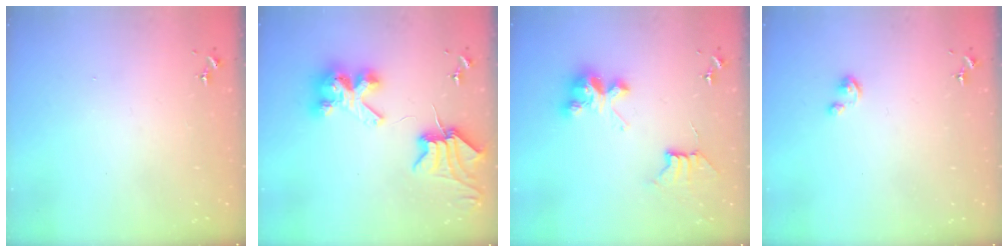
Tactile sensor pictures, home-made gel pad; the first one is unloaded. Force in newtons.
{"total": 10.3, "press": 10.2, "slide": 1.4}
{"total": 9.5, "press": 9.5, "slide": 0.7}
{"total": 2.8, "press": 2.8, "slide": 0.2}